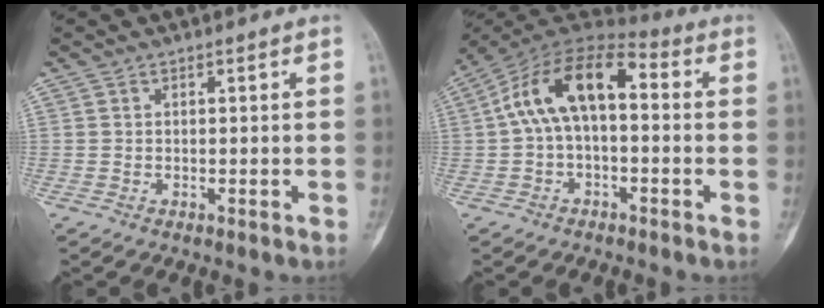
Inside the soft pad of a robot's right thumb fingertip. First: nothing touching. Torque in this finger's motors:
{"motor_torque": [0.53, 0.90, 0.86, -0.69, 0.53]}